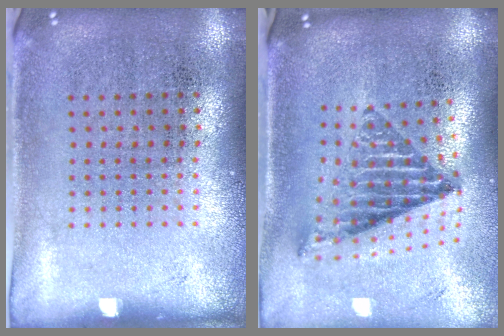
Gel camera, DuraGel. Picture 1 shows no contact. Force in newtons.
{"total": 1.5, "press": 1.3, "slide": 0.9}